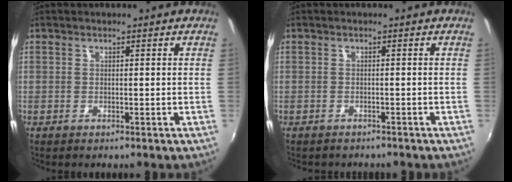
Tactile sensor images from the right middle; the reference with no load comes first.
{"total": 1.6, "force": [-1.3, 1.0, 0.1], "torque": [-0.008, -0.003, -0.020]}